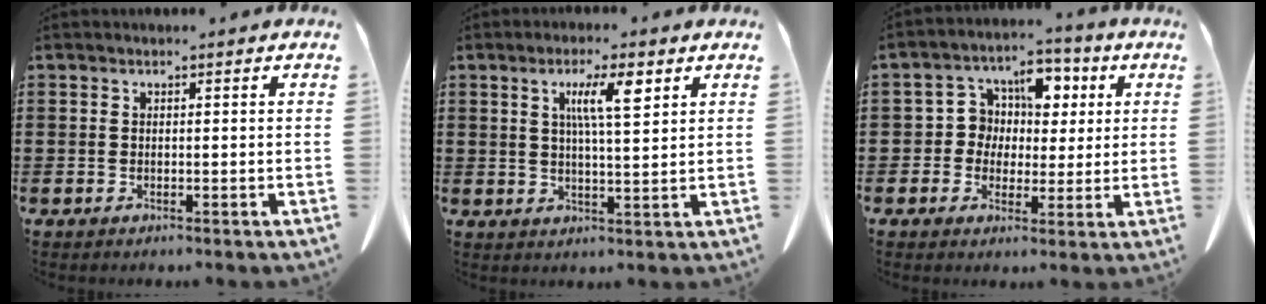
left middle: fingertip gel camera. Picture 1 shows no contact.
{"total": 6.5, "force": [2.9, 1.2, 5.7], "torque": [-0.110, 0.006, 0.043]}
{"total": 6.3, "force": [1.7, 5.7, 2.2], "torque": [-0.074, 0.006, 0.028]}